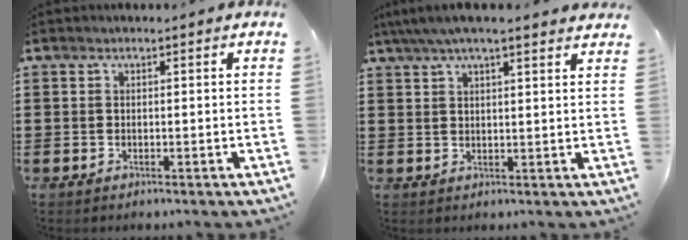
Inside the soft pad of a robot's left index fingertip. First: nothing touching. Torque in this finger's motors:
{"motor_torque": [2.14, 0.00, 0.85, 0.21]}